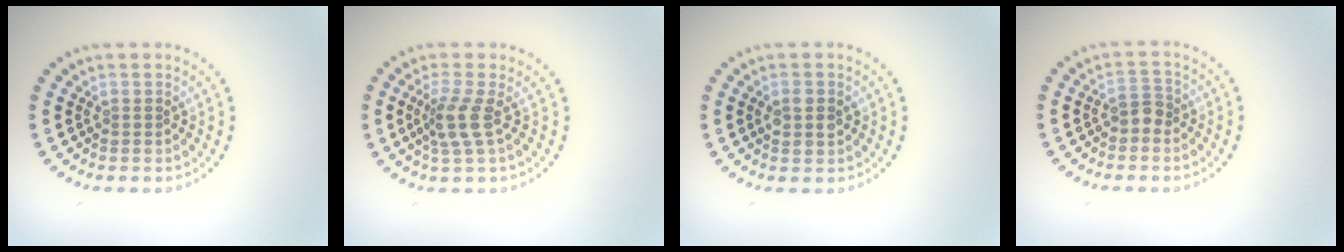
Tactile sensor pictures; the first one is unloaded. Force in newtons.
{"total": 2.5, "press": 1.9, "slide": 1.6}
{"total": 2.1, "press": 2.1, "slide": 0.2}
{"total": 1.5, "press": 1.3, "slide": 0.8}